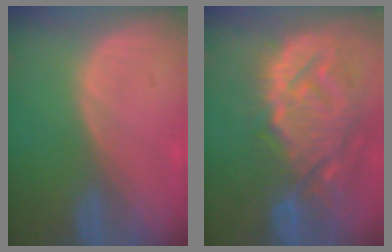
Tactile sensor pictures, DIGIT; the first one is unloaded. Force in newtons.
{"total": 14.3, "press": 12.2, "slide": 7.5}